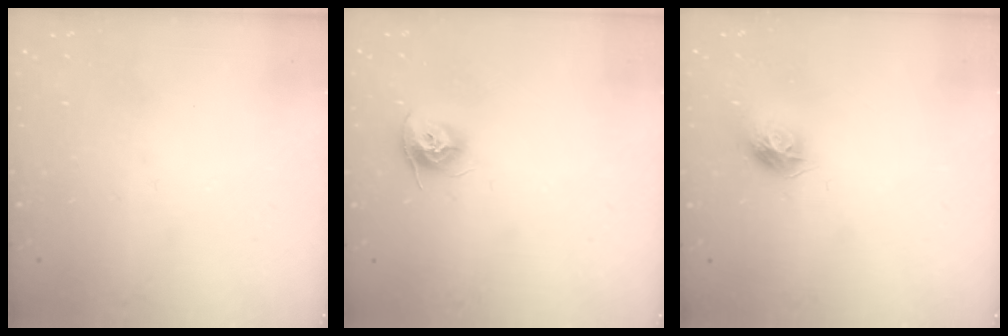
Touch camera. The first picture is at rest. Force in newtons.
{"total": 9.7, "press": 9.7, "slide": 0.5}
{"total": 9.4, "press": 9.4, "slide": 0.5}